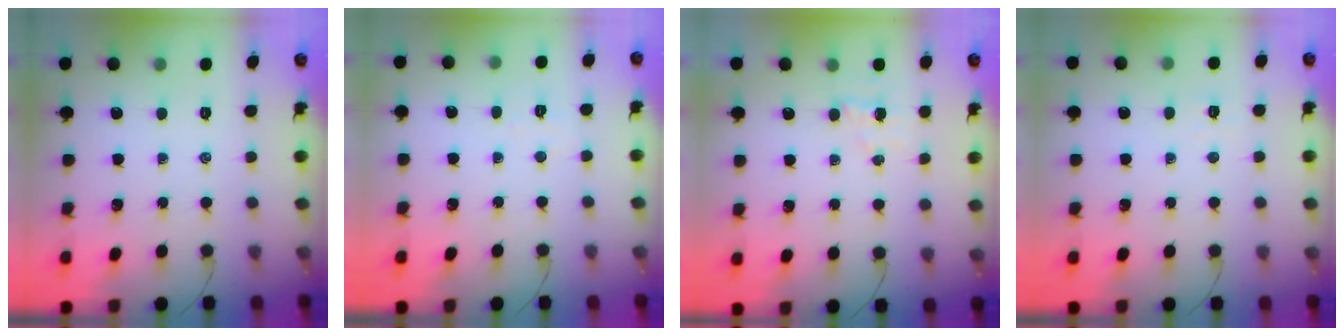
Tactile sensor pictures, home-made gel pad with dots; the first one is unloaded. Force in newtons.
{"total": 2.4, "press": 2.3, "slide": 0.6}
{"total": 3.5, "press": 3.4, "slide": 0.9}
{"total": 2.6, "press": 2.6, "slide": 0.5}